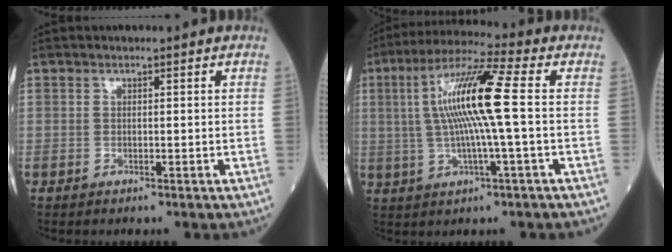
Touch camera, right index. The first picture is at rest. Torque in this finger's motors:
{"motor_torque": [1.46, -0.28, 0.74, 0.21]}